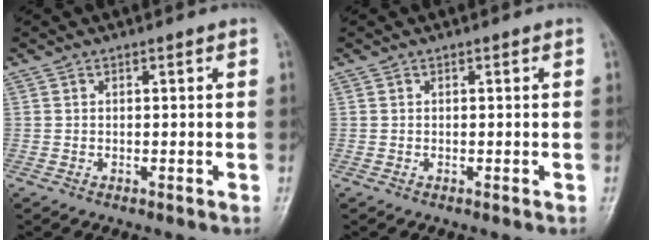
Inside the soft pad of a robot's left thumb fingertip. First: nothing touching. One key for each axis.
{"total": 0.0}